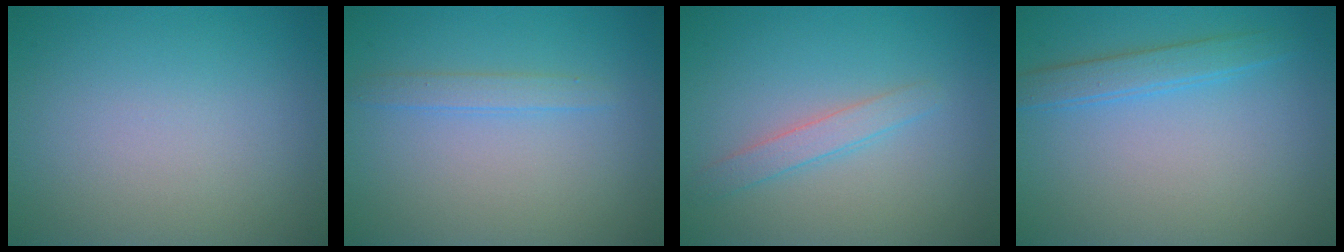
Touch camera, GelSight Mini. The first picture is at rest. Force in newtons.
{"total": 1.4, "press": 1.4, "slide": 0.1}
{"total": 1.8, "press": 1.8, "slide": 0.1}
{"total": 2.3, "press": 2.3, "slide": 0.1}